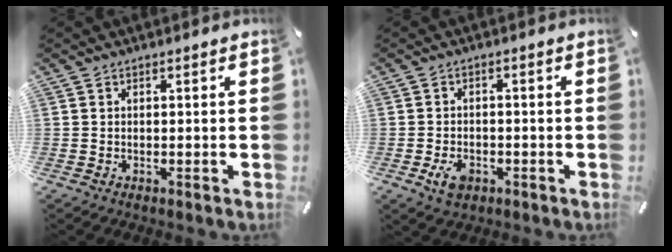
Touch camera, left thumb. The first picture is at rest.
{"total": 4.4, "force": [-2.0, 3.0, 2.5], "torque": [-0.063, 0.003, -0.040]}